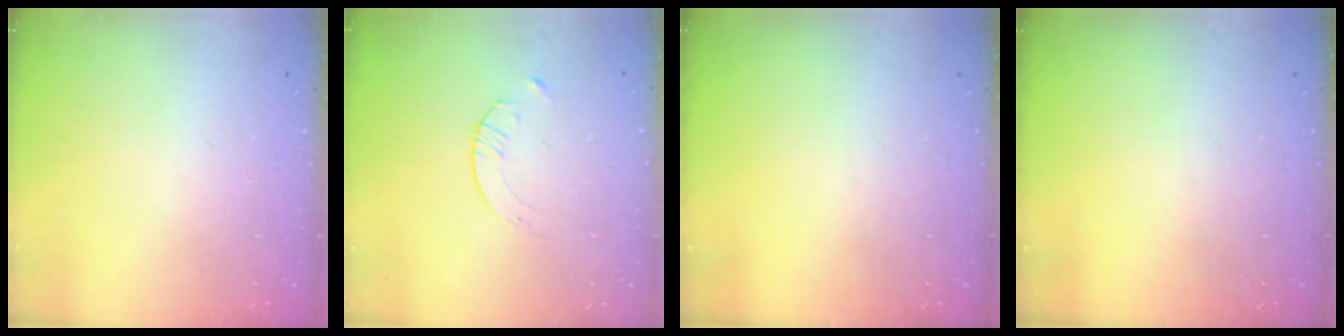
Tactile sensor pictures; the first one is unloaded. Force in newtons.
{"total": 1.6, "press": 1.6, "slide": 0.2}
{"total": 0.0}
{"total": 0.0}